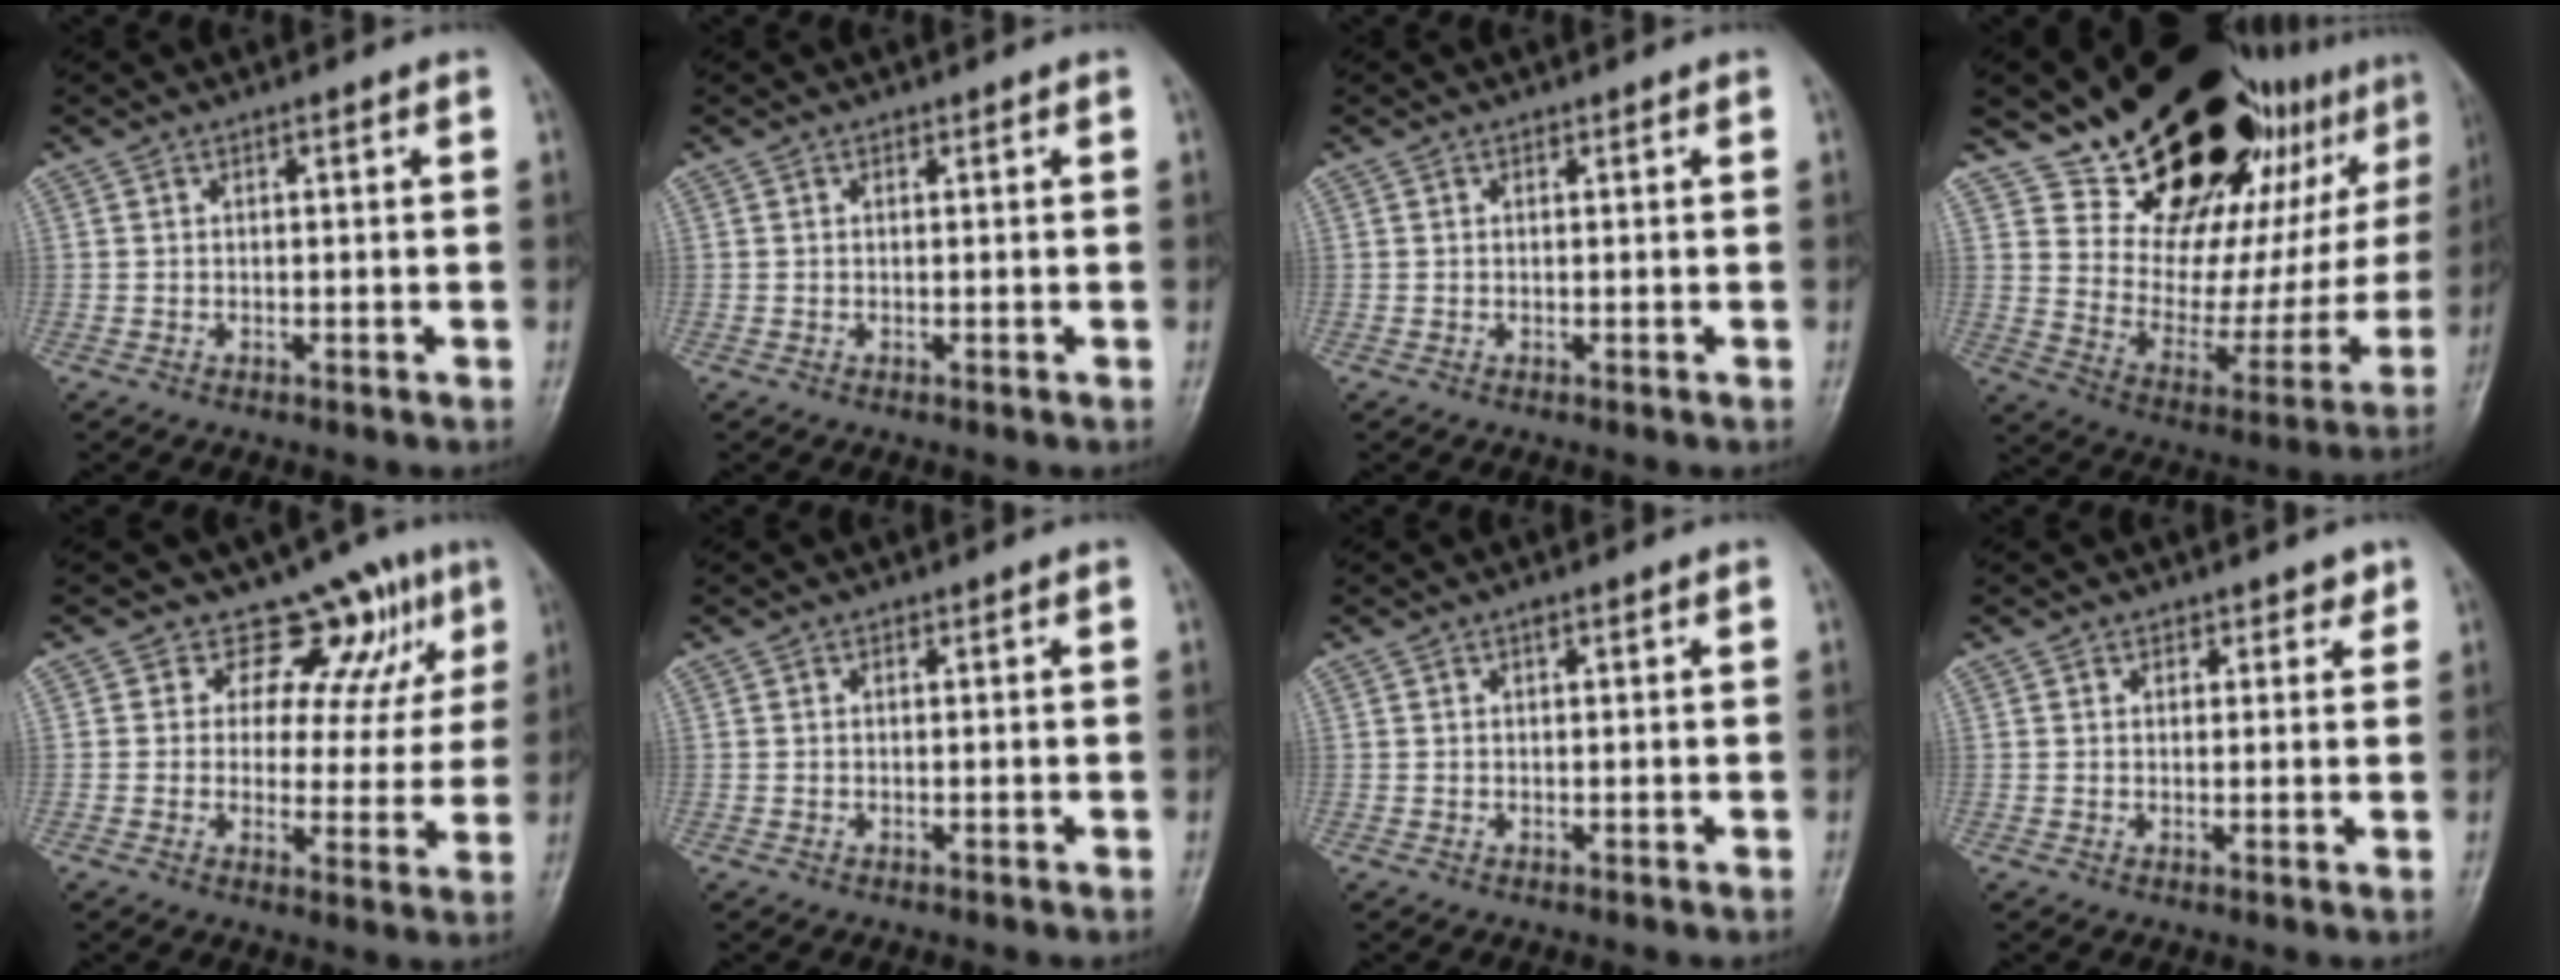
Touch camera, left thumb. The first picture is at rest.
{"total": 0.0}
{"total": 0.0}
{"total": 30.4, "force": [19.3, 14.3, 18.6], "torque": [-0.227, -0.089, 0.299]}
{"total": 10.4, "force": [6.8, 6.1, 4.9], "torque": [-0.024, -0.037, 0.077]}
{"total": 0.0}
{"total": 0.7, "force": [0.4, 0.3, 0.5], "torque": [-0.006, -0.001, 0.005]}
{"total": 2.5, "force": [1.7, 1.7, 0.3], "torque": [0.024, -0.008, 0.018]}